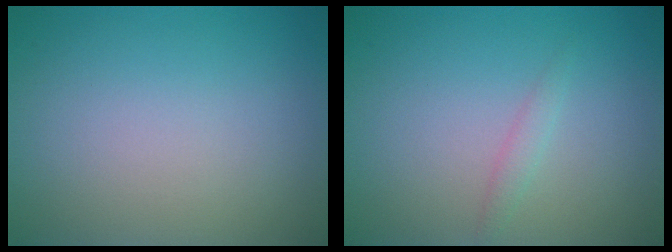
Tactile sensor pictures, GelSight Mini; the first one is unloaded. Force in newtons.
{"total": 1.0, "press": 1.0, "slide": 0.1}